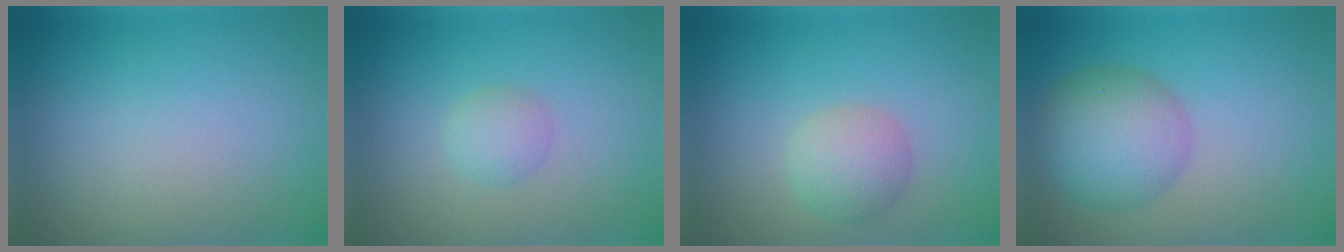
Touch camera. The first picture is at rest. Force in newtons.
{"total": 1.6, "press": 1.6, "slide": 0.0}
{"total": 2.9, "press": 2.9, "slide": 0.0}
{"total": 6.1, "press": 6.1, "slide": 0.3}